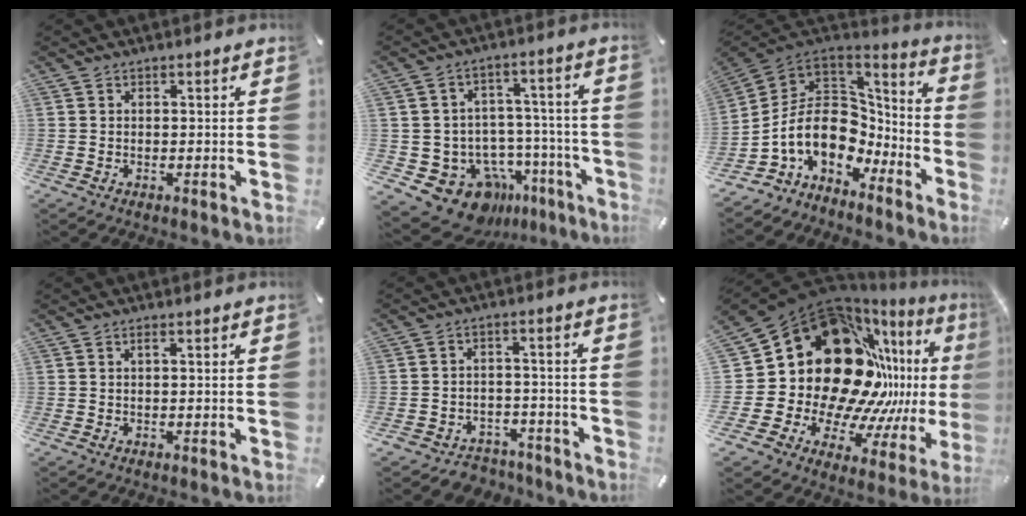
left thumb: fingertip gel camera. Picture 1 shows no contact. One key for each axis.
{"total": 14.5, "fx": -9.4, "fy": 9.2, "fz": 6.1, "tx": -0.090, "ty": 0.056, "tz": -0.148}
{"total": 16.3, "fx": -1.8, "fy": 12.5, "fz": 10.3, "tx": -0.224, "ty": -0.024, "tz": -0.030}
{"total": 0.9, "fx": 0.1, "fy": 0.1, "fz": 0.9, "tx": -0.017, "ty": 0.001, "tz": 0.001}
{"total": 4.9, "fx": -3.4, "fy": 3.4, "fz": 0.9, "tx": -0.016, "ty": 0.019, "tz": -0.065}
{"total": 32.5, "fx": 6.5, "fy": 23.2, "fz": 21.8, "tx": -0.359, "ty": -0.125, "tz": 0.177}